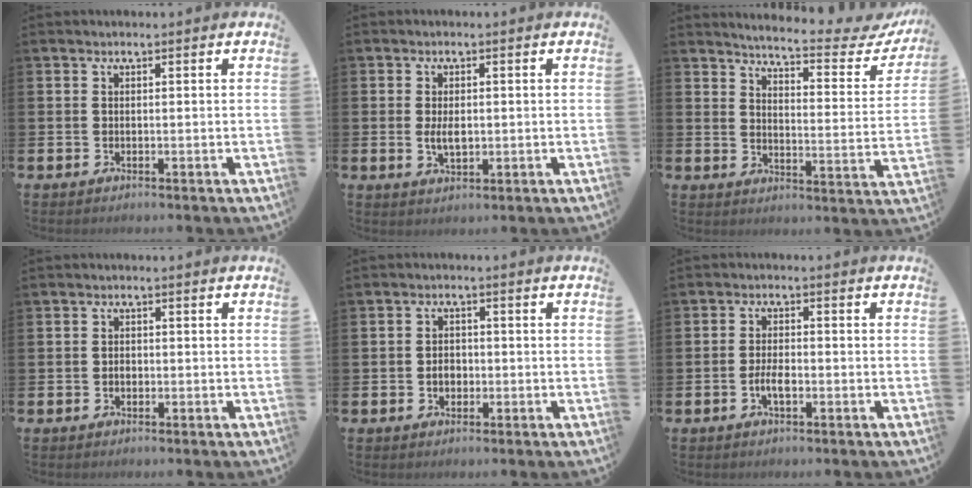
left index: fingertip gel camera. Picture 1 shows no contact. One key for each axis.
{"total": 3.1, "fx": 0.0, "fy": 1.7, "fz": 2.6, "tx": -0.043, "ty": 0.001, "tz": -0.002}
{"total": 5.1, "fx": 4.8, "fy": 0.5, "fz": 1.8, "tx": -0.045, "ty": -0.042, "tz": 0.073}
{"total": 1.2, "fx": -0.3, "fy": 0.8, "fz": 0.7, "tx": -0.012, "ty": 0.004, "tz": -0.008}
{"total": 2.3, "fx": -0.5, "fy": 1.8, "fz": 1.3, "tx": -0.009, "ty": -0.002, "tz": -0.016}
{"total": 2.8, "fx": -0.9, "fy": 1.2, "fz": 2.4, "tx": -0.043, "ty": 0.003, "tz": -0.017}